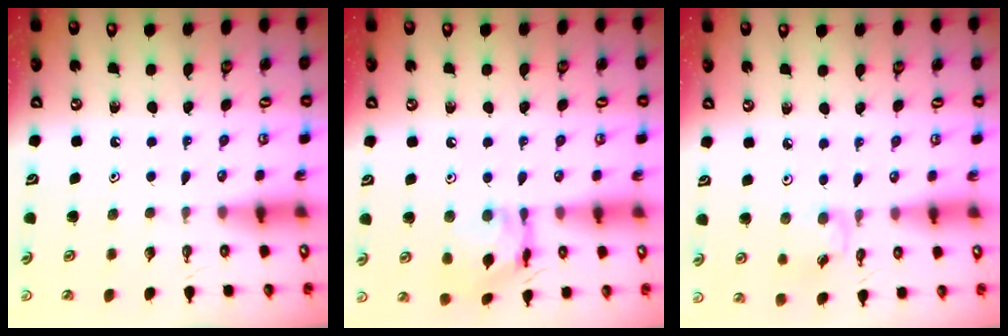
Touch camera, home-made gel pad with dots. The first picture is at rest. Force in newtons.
{"total": 13.1, "press": 13.0, "slide": 1.0}
{"total": 2.9, "press": 2.9, "slide": 0.1}